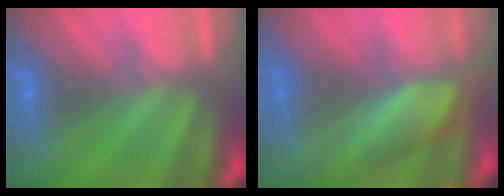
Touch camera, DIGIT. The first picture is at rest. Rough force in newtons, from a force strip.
{"total": 8.9}